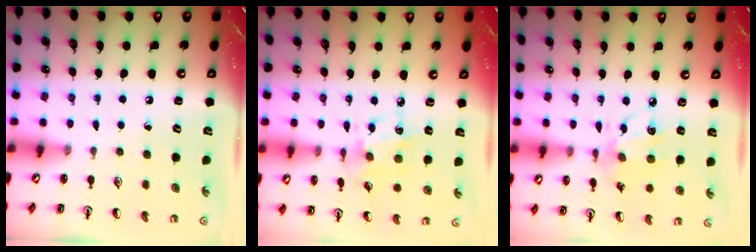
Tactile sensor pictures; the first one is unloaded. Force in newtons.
{"total": 4.6, "press": 4.3, "slide": 1.5}
{"total": 7.8, "press": 7.8, "slide": 0.6}